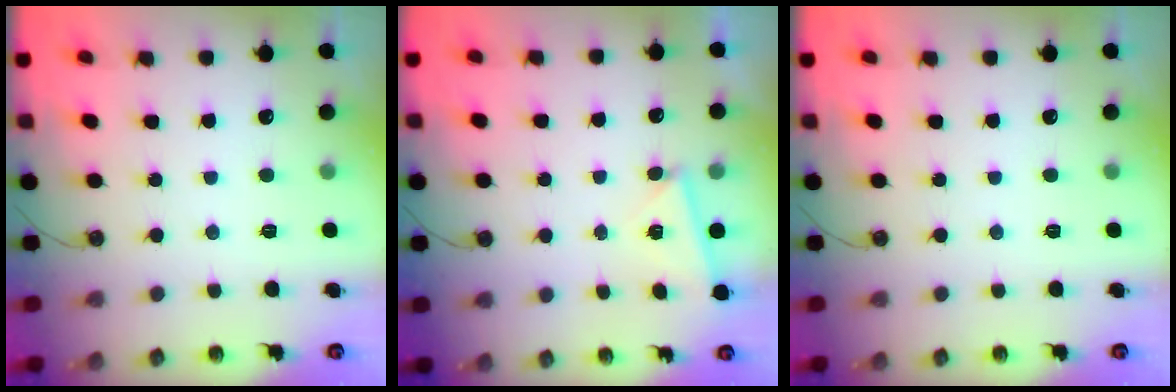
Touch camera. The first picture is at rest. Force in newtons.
{"total": 3.0, "press": 2.7, "slide": 1.4}
{"total": 0.0}